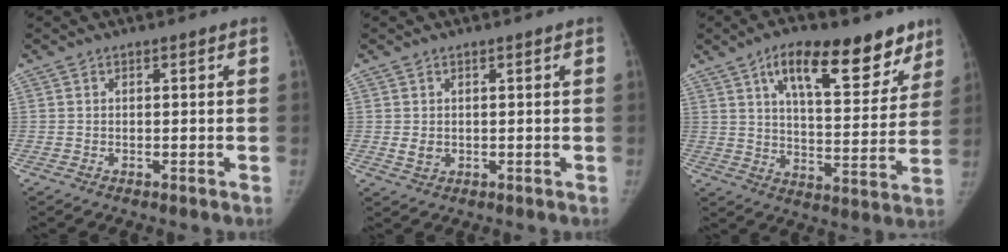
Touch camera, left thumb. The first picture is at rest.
{"total": 1.9, "force": [0.1, 1.5, 1.1], "torque": [-0.012, -0.003, 0.009]}
{"total": 19.0, "force": [11.5, 8.0, 12.8], "torque": [-0.137, -0.045, 0.177]}